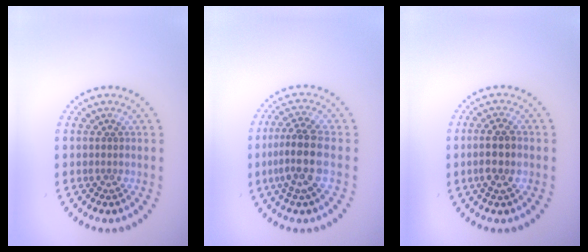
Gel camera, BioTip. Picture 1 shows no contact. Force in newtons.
{"total": 3.8, "press": 3.4, "slide": 1.8}
{"total": 2.8, "press": 2.7, "slide": 0.7}